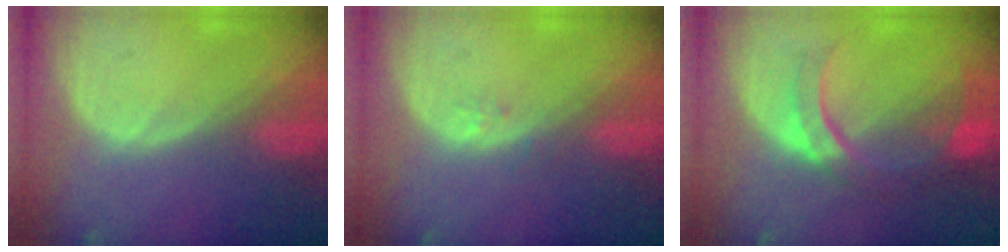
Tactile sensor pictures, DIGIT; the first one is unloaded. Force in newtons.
{"total": 0.9, "press": 0.9, "slide": 0.2}
{"total": 8.9, "press": 7.8, "slide": 4.1}